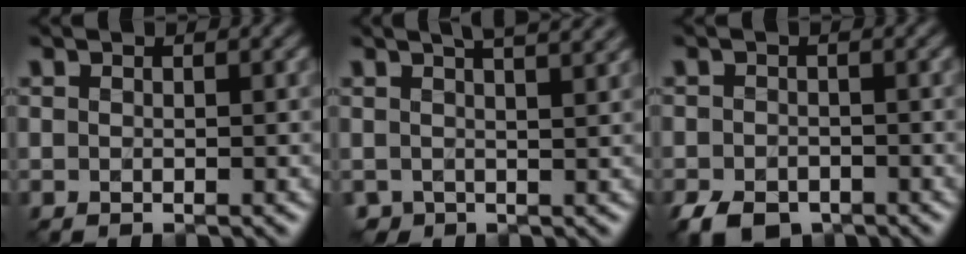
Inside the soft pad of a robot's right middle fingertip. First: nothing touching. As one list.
[{"total": 5.6, "force": [3.5, 2.8, 3.4], "torque": [-0.031, 0.035, 0.030]}, {"total": 4.0, "force": [-2.7, 2.2, 1.9], "torque": [-0.033, -0.007, -0.054]}]